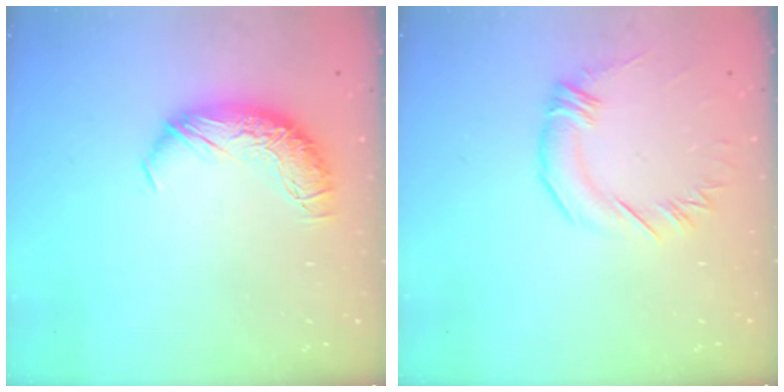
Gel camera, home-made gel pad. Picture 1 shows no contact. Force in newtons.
{"total": 1.1, "press": 0.9, "slide": 0.6}